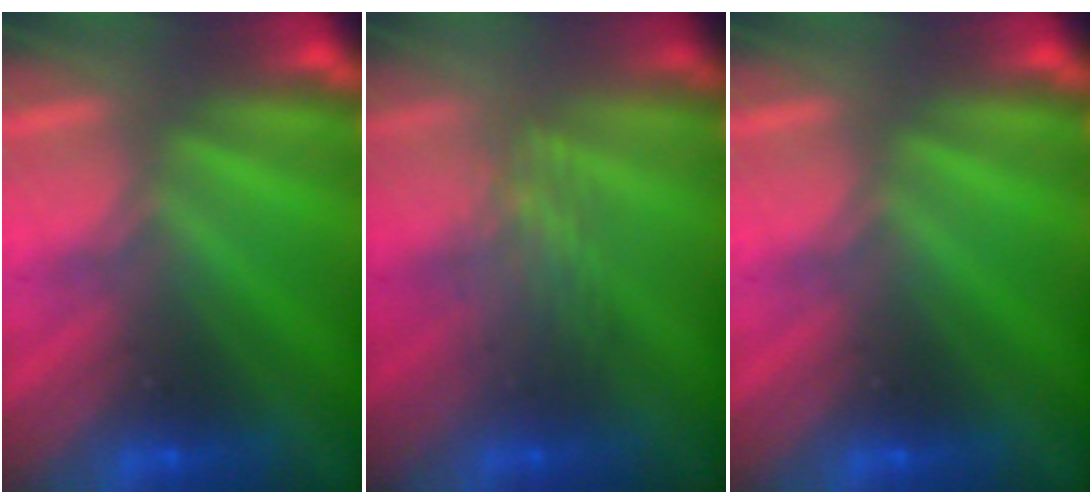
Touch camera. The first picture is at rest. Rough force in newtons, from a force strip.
{"total": 3.0}
{"total": 0.0}